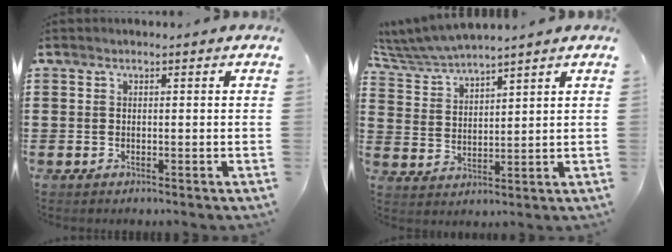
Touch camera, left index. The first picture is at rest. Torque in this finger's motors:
{"motor_torque": [-0.29, 0.47, 0.20, 0.06]}